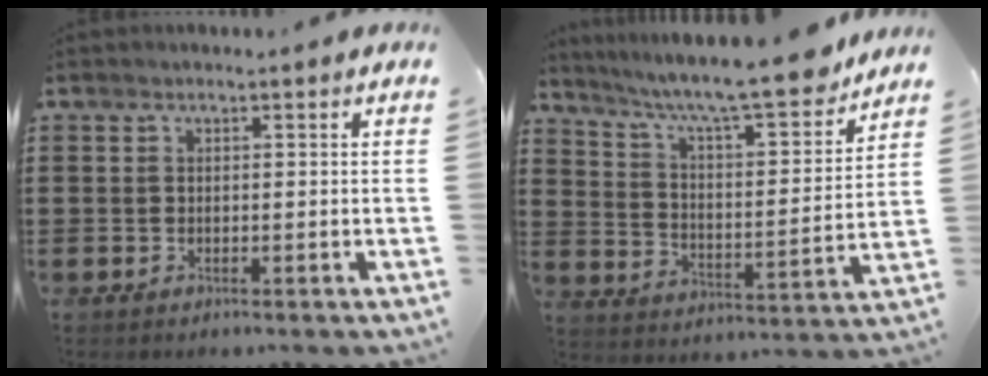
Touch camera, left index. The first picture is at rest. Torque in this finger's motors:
{"motor_torque": [1.08, -1.06, 0.40, 0.21]}